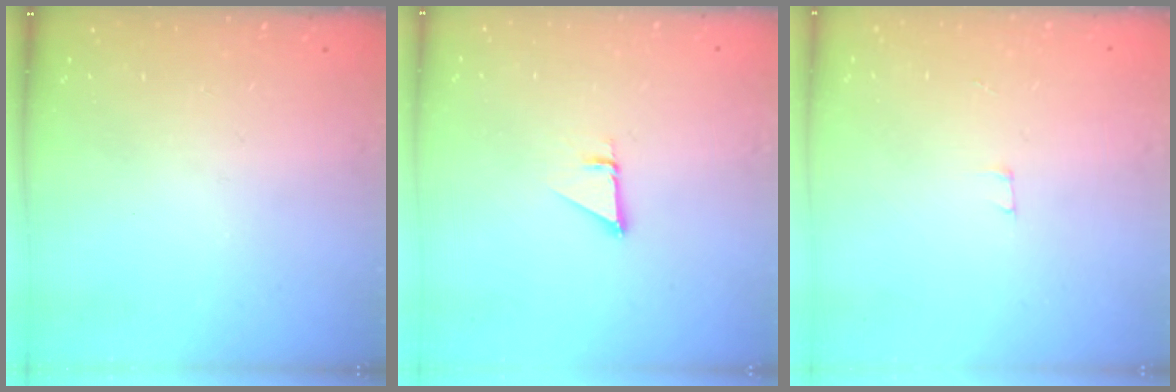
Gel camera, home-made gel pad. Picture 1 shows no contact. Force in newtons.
{"total": 1.0, "press": 1.0, "slide": 0.1}
{"total": 1.8, "press": 1.8, "slide": 0.1}